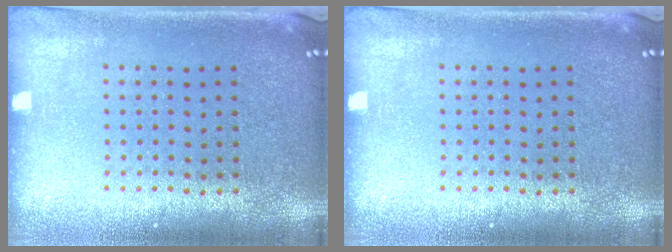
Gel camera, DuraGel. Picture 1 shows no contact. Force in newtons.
{"total": 0.0}